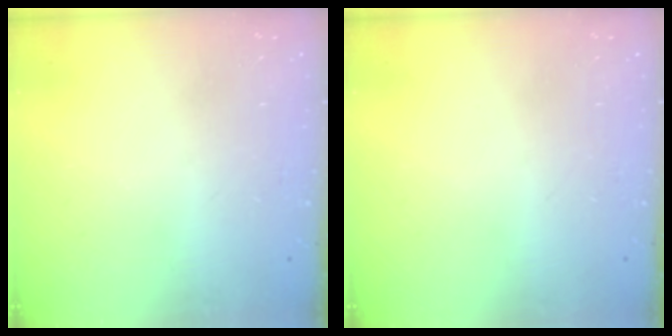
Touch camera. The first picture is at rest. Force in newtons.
{"total": 0.0}